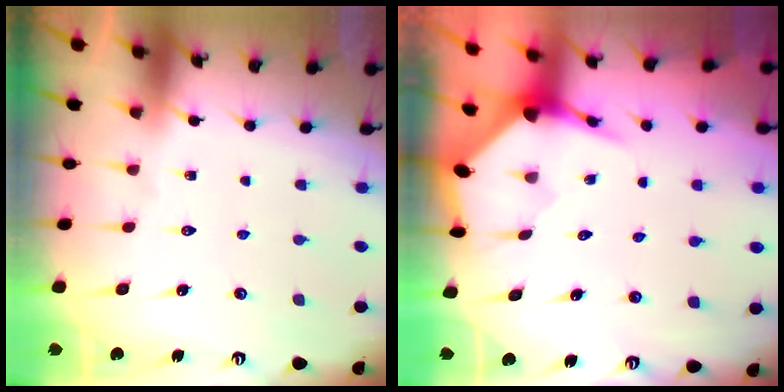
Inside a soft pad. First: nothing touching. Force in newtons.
{"total": 3.5, "press": 3.4, "slide": 0.4}